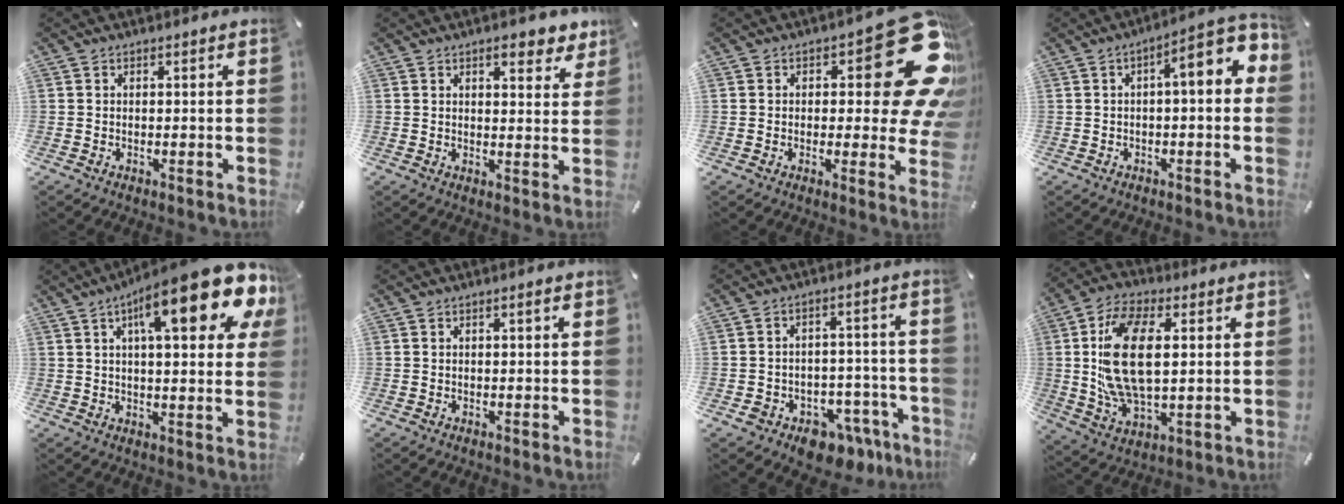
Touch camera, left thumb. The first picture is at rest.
{"total": 6.2, "force": [4.4, 2.6, 3.6], "torque": [-0.042, -0.021, 0.071]}
{"total": 22.8, "force": [9.1, 9.9, 18.4], "torque": [-0.214, -0.066, 0.157]}
{"total": 9.8, "force": [2.5, 2.8, 9.1], "torque": [-0.118, -0.026, 0.034]}
{"total": 20.3, "force": [10.2, 5.6, 16.7], "torque": [-0.247, -0.050, 0.154]}
{"total": 1.1, "force": [0.3, 0.0, 1.1], "torque": [-0.020, 0.001, 0.005]}
{"total": 6.7, "force": [-3.6, 5.2, 2.2], "torque": [-0.022, 0.013, -0.058]}
{"total": 16.4, "force": [2.4, 8.9, 13.6], "torque": [-0.293, -0.005, 0.041]}